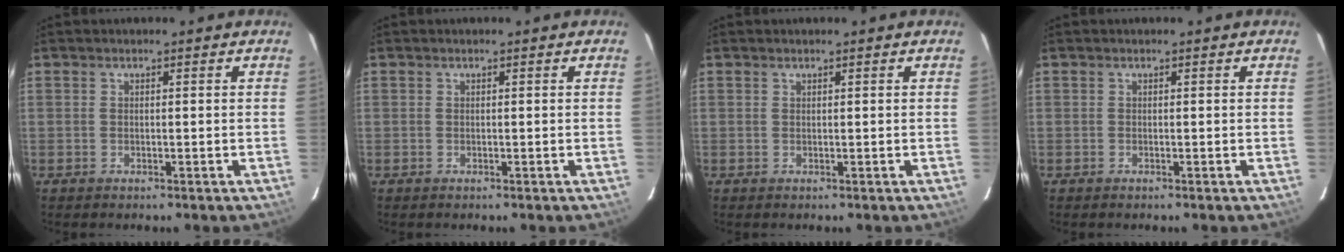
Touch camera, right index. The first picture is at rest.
{"total": 0.0}
{"total": 0.0}
{"total": 0.0}